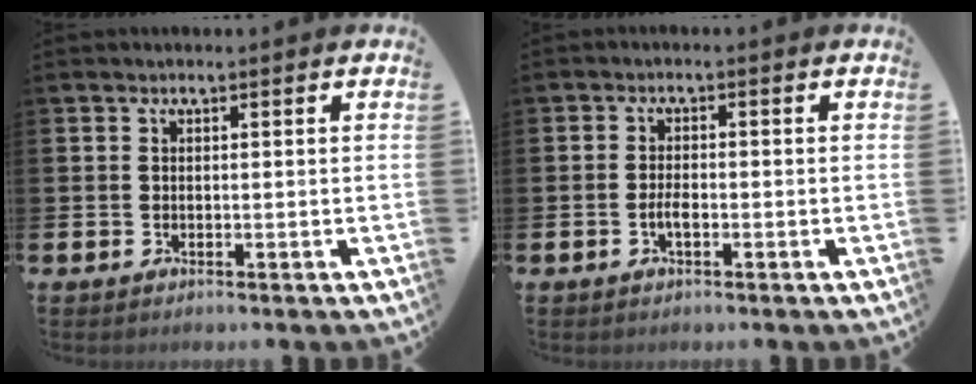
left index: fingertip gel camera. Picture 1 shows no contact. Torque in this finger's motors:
{"motor_torque": [0.34, 0.26, 0.02, 0.08]}